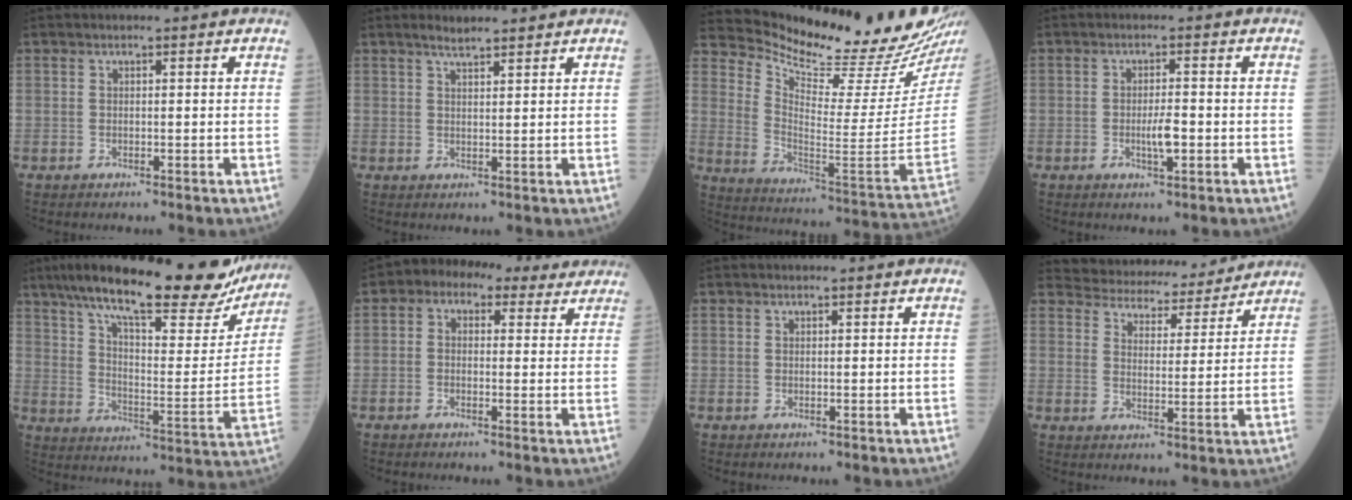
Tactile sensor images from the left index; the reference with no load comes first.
{"total": 2.9, "force": [2.6, 0.4, 1.2], "torque": [-0.024, 0.011, 0.044]}
{"total": 22.2, "force": [20.5, 0.5, 8.6], "torque": [-0.152, -0.117, 0.290]}
{"total": 2.9, "force": [-0.9, 0.5, 2.7], "torque": [-0.049, -0.004, -0.016]}
{"total": 28.6, "force": [22.5, 6.7, 16.3], "torque": [-0.258, 0.005, 0.306]}
{"total": 7.8, "force": [4.9, 4.7, 3.8], "torque": [-0.052, 0.041, 0.059]}
{"total": 0.6, "force": [0.5, 0.2, -0.1], "torque": [0.001, -0.004, 0.006]}
{"total": 13.7, "force": [13.0, 3.7, 2.5], "torque": [-0.024, 0.007, 0.169]}